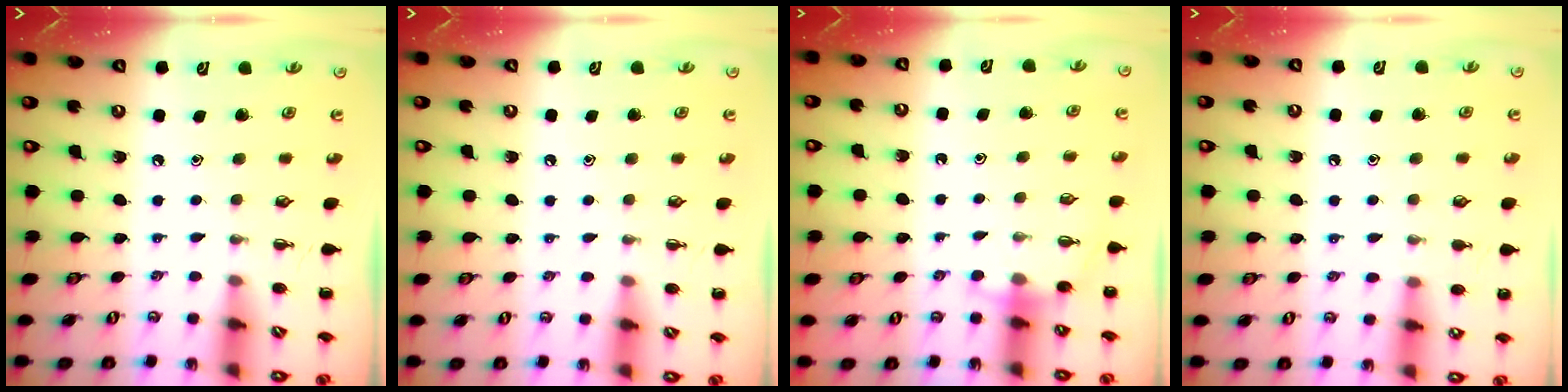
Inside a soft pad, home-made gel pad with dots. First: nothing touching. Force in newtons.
{"total": 3.0, "press": 2.8, "slide": 1.1}
{"total": 5.9, "press": 5.7, "slide": 1.5}
{"total": 7.8, "press": 7.5, "slide": 2.3}